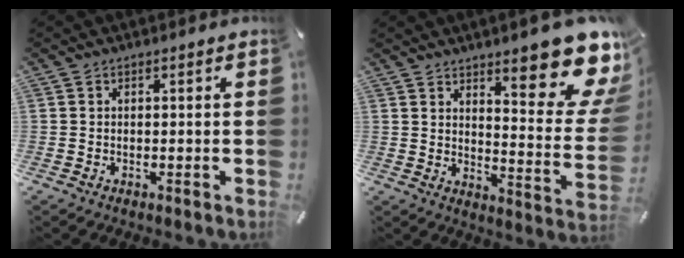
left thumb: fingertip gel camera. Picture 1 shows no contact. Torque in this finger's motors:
{"motor_torque": [2.59, 2.42, 1.38, -1.39, 0.21]}